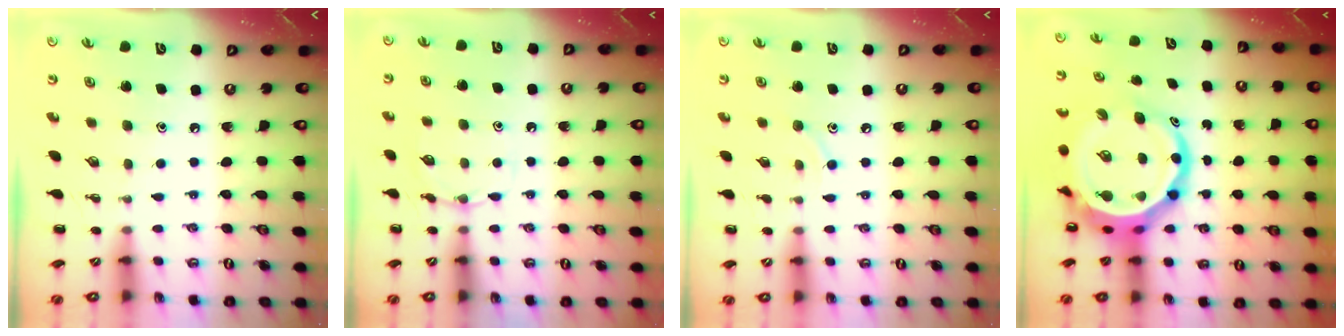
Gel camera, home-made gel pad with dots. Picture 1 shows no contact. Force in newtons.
{"total": 4.9, "press": 4.7, "slide": 1.5}
{"total": 5.4, "press": 5.1, "slide": 1.8}
{"total": 11.5, "press": 11.0, "slide": 3.1}